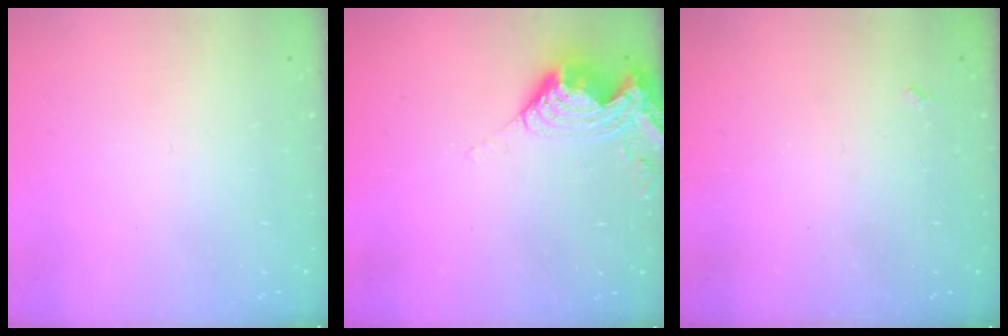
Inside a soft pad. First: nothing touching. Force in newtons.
{"total": 9.6, "press": 9.5, "slide": 1.4}
{"total": 2.2, "press": 2.1, "slide": 0.4}